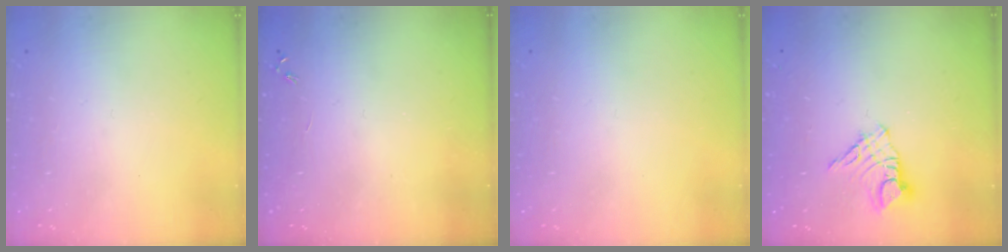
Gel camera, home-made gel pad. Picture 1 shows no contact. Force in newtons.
{"total": 0.0}
{"total": 0.0}
{"total": 8.0, "press": 8.0, "slide": 0.7}